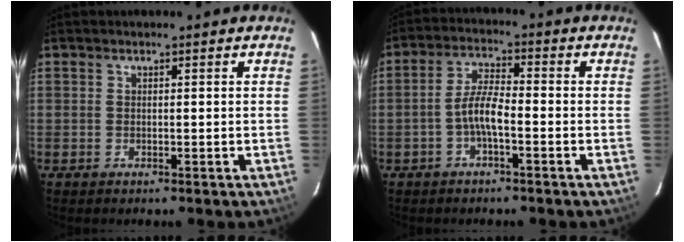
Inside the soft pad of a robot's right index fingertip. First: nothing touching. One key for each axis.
{"total": 5.0, "fx": -2.0, "fy": 1.1, "fz": 4.4, "tx": -0.095, "ty": 0.013, "tz": -0.041}